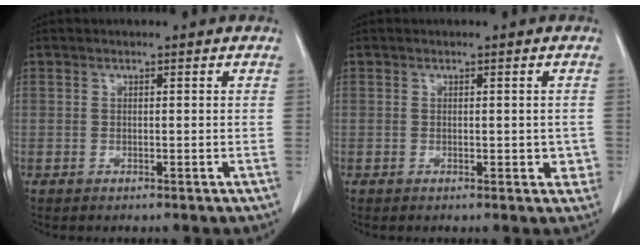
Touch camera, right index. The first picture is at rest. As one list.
[{"total": 2.7, "force": [-0.3, 1.6, 2.2], "torque": [-0.013, 0.002, -0.001]}]